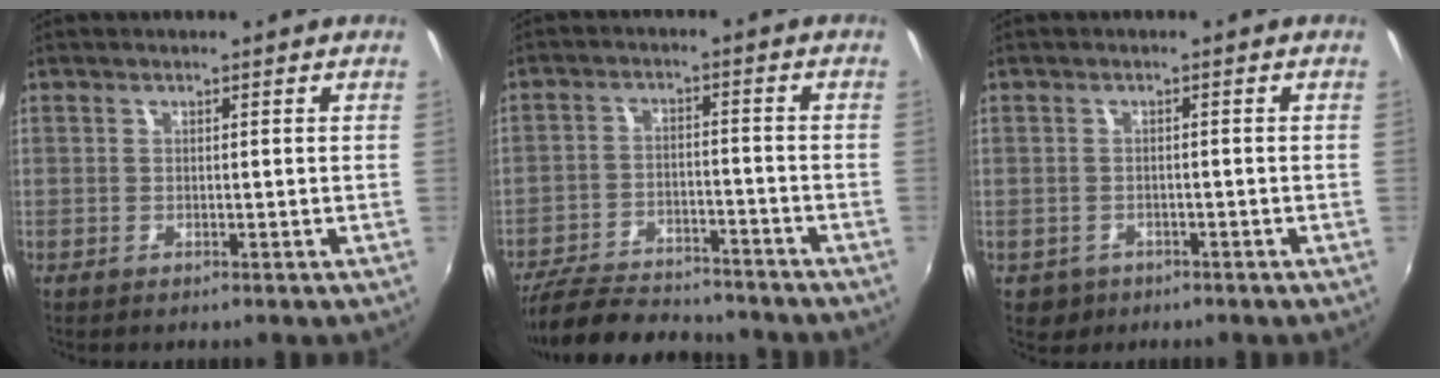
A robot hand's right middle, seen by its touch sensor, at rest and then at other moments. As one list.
[{"total": 15.9, "force": [-14.0, 4.5, 6.0], "torque": [-0.145, -0.014, -0.217]}, {"total": 3.3, "force": [-1.4, 2.9, 0.9], "torque": [-0.029, -0.002, -0.014]}]